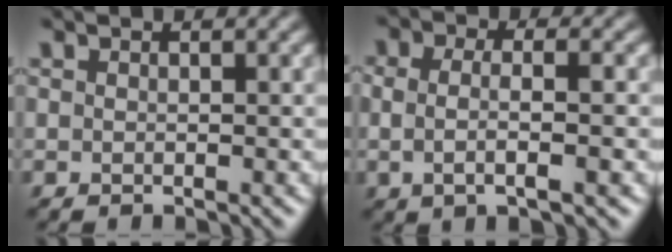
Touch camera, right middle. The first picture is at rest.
{"total": 3.4, "force": [-0.2, 1.2, 3.2], "torque": [-0.059, -0.006, -0.008]}